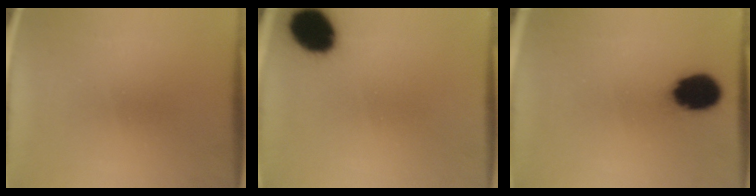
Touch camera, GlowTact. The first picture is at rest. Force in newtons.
{"total": 12.3}
{"total": 11.8}